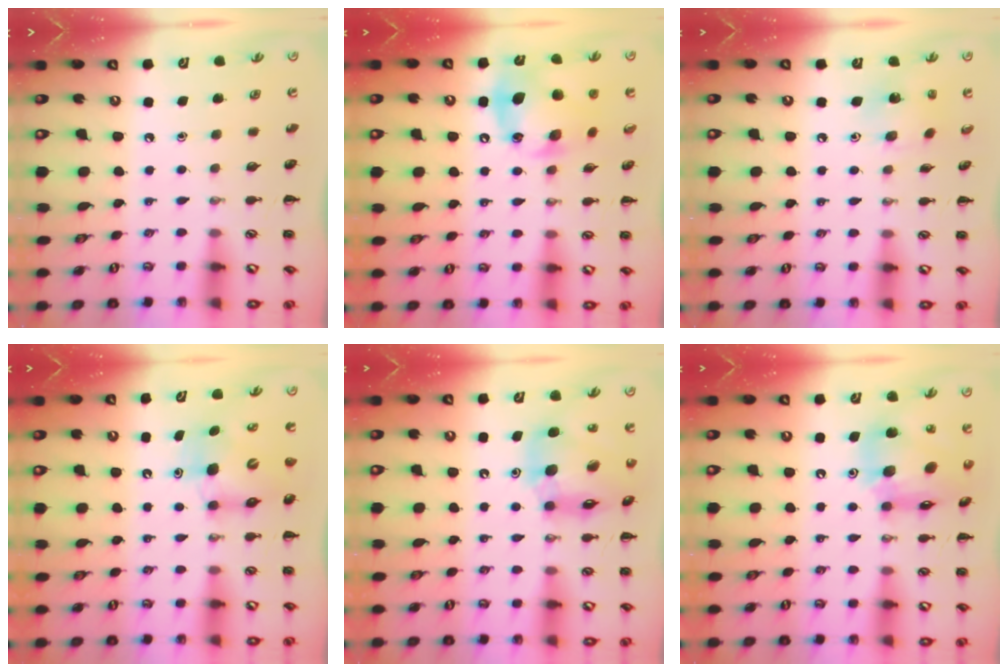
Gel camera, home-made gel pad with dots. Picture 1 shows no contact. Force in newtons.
{"total": 14.2, "press": 14.2, "slide": 0.9}
{"total": 4.3, "press": 4.3, "slide": 0.6}
{"total": 7.6, "press": 7.5, "slide": 1.4}
{"total": 14.8, "press": 14.1, "slide": 4.4}
{"total": 15.7, "press": 15.3, "slide": 3.4}